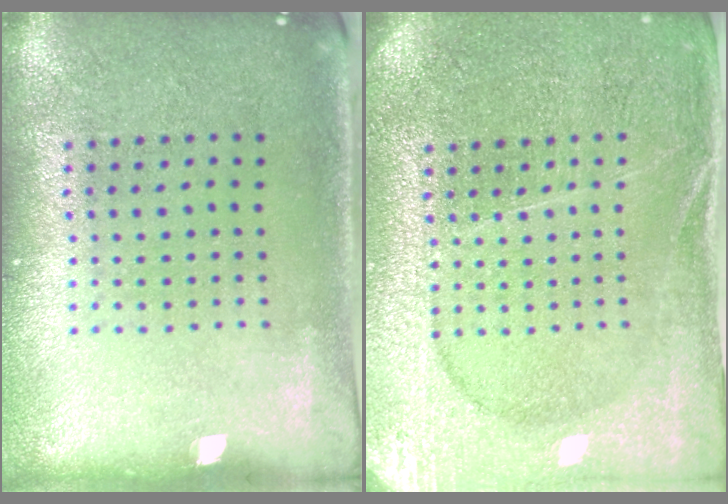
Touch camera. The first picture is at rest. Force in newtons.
{"total": 3.4, "press": 3.4, "slide": 0.7}